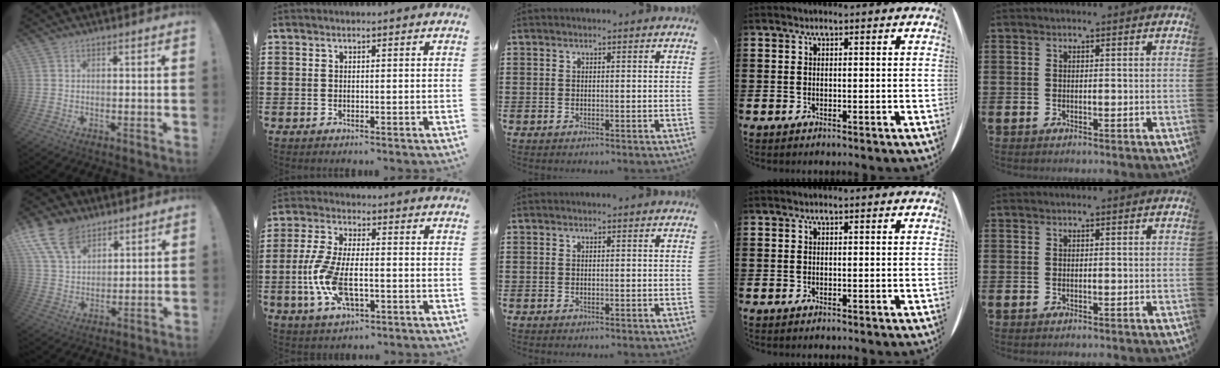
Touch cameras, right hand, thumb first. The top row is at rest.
{"thumb": {"total": 13.5, "force": [8.6, 8.2, 6.4], "torque": [-0.121, -0.039, 0.168]}, "index": {"total": 9.5, "force": [-2.5, 4.3, 8.1], "torque": [-0.200, -0.013, -0.053]}}